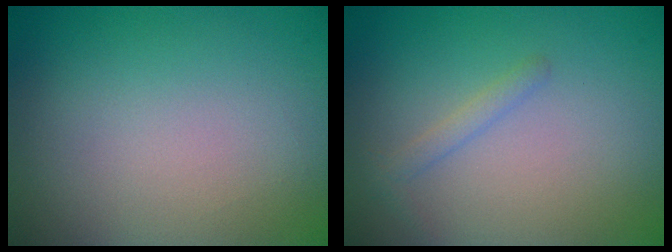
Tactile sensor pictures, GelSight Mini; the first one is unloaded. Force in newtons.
{"total": 1.1, "press": 1.1, "slide": 0.0}